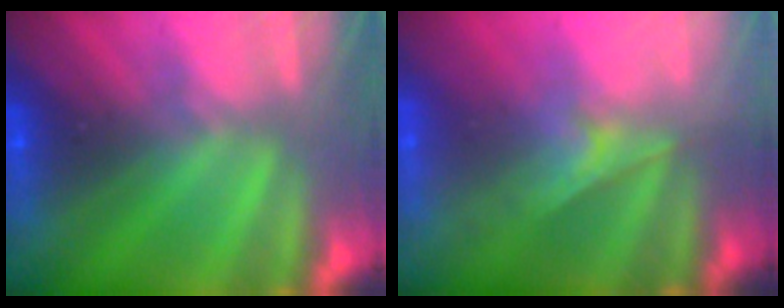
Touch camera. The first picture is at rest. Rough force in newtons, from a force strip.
{"total": 1.9}